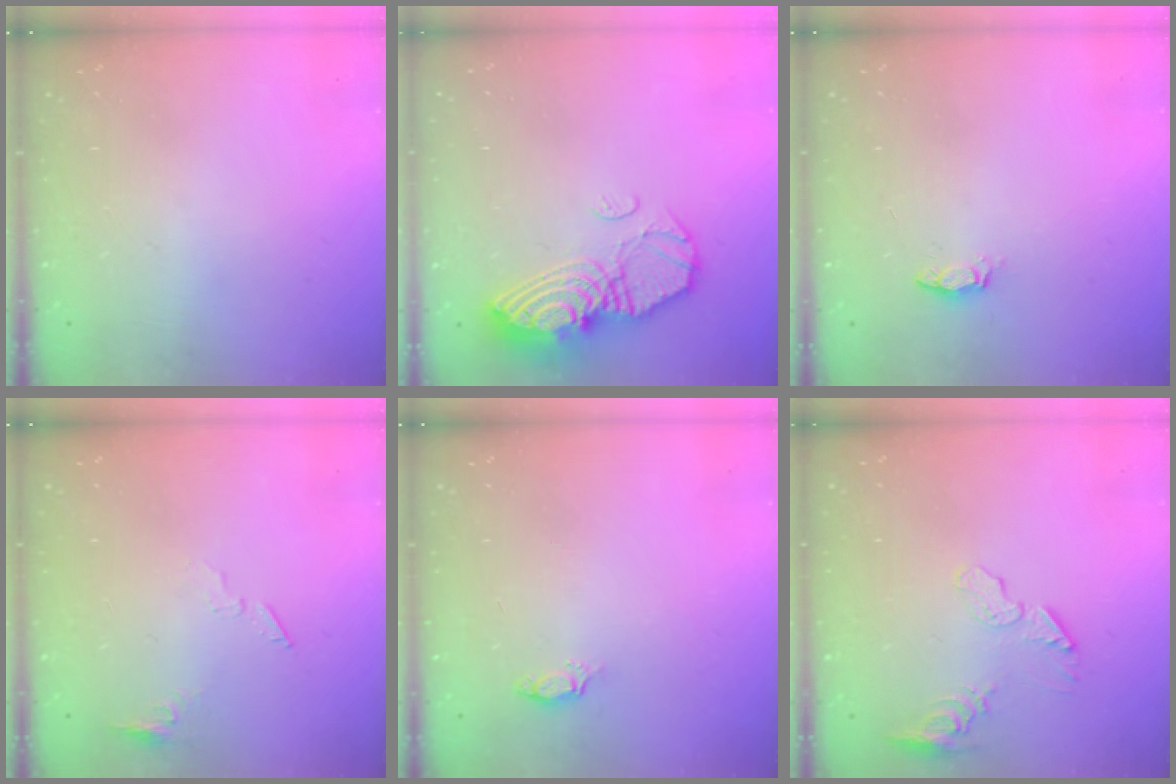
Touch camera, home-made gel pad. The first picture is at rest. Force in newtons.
{"total": 15.0, "press": 14.9, "slide": 1.3}
{"total": 3.2, "press": 3.2, "slide": 0.5}
{"total": 5.5, "press": 5.4, "slide": 0.5}
{"total": 3.2, "press": 3.2, "slide": 0.4}
{"total": 8.1, "press": 8.1, "slide": 0.5}